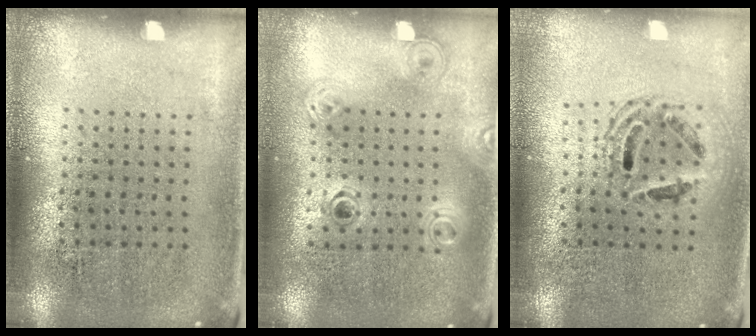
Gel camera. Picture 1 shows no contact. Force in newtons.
{"total": 1.2, "press": 1.1, "slide": 0.5}
{"total": 1.3, "press": 1.2, "slide": 0.5}